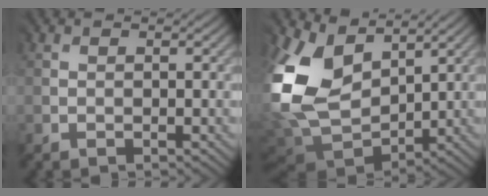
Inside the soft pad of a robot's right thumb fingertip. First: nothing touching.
{"total": 15.0, "force": [5.0, 11.0, 8.9], "torque": [-0.241, -0.001, 0.110]}